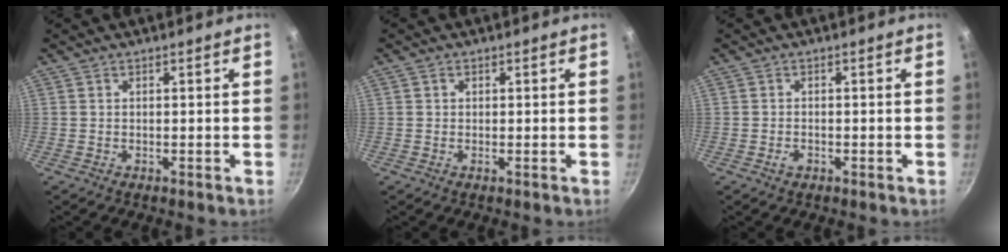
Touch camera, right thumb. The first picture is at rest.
{"total": 0.6, "force": [0.0, 0.5, 0.4], "torque": [-0.006, 0.003, -0.001]}
{"total": 1.4, "force": [-0.7, 0.9, 0.9], "torque": [-0.017, 0.005, -0.013]}